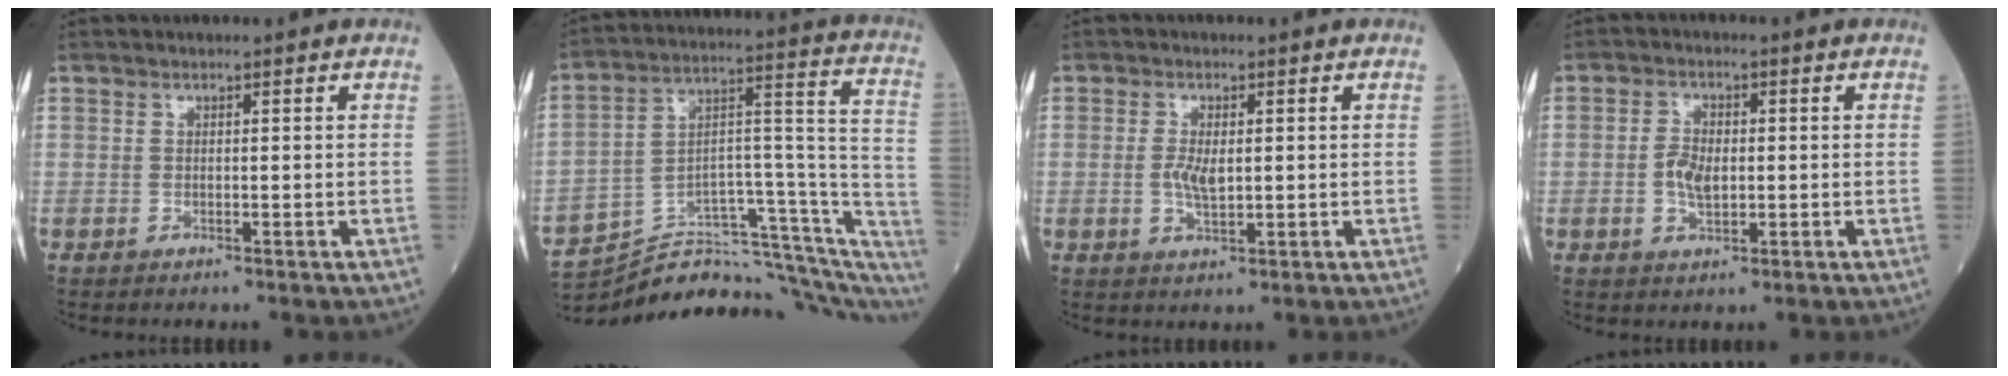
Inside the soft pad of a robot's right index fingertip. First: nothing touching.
{"total": 26.0, "force": [-23.2, 4.0, 11.0], "torque": [-0.097, 0.050, -0.330]}
{"total": 3.4, "force": [0.0, 0.9, 3.3], "torque": [-0.072, -0.005, 0.002]}
{"total": 3.9, "force": [-0.4, 1.7, 3.5], "torque": [-0.073, 0.001, -0.007]}